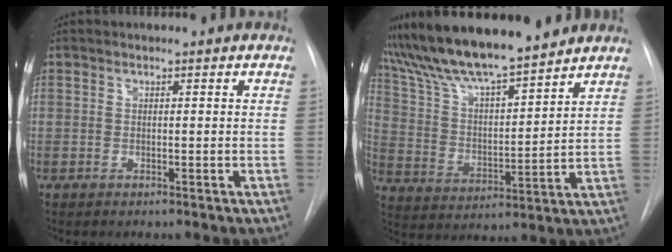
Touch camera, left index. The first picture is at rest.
{"total": 16.5, "force": [14.3, 1.6, 7.9], "torque": [-0.147, 0.010, 0.258]}